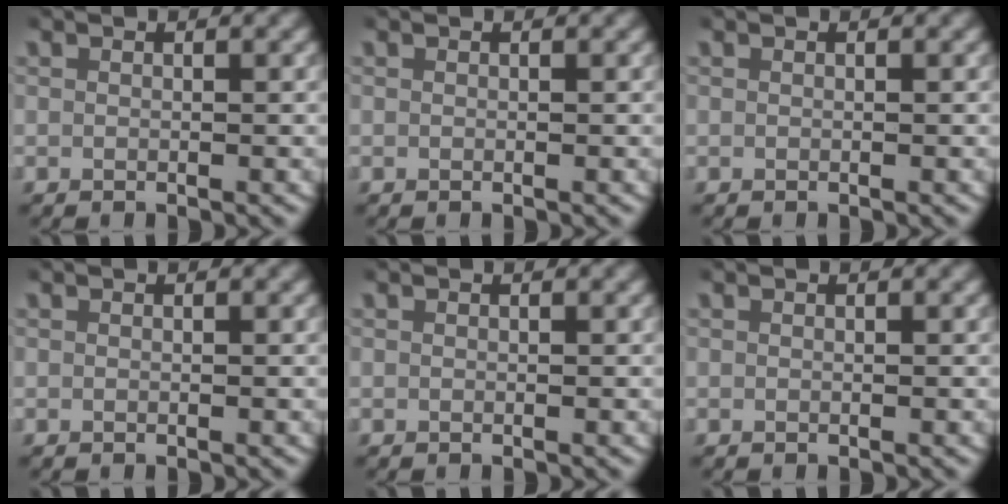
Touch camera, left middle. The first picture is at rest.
{"total": 0.0}
{"total": 0.0}
{"total": 0.0}
{"total": 0.0}
{"total": 0.0}